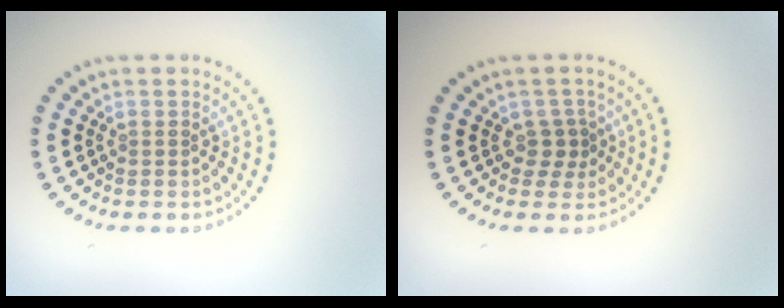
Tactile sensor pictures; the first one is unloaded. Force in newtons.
{"total": 1.5, "press": 1.2, "slide": 0.9}